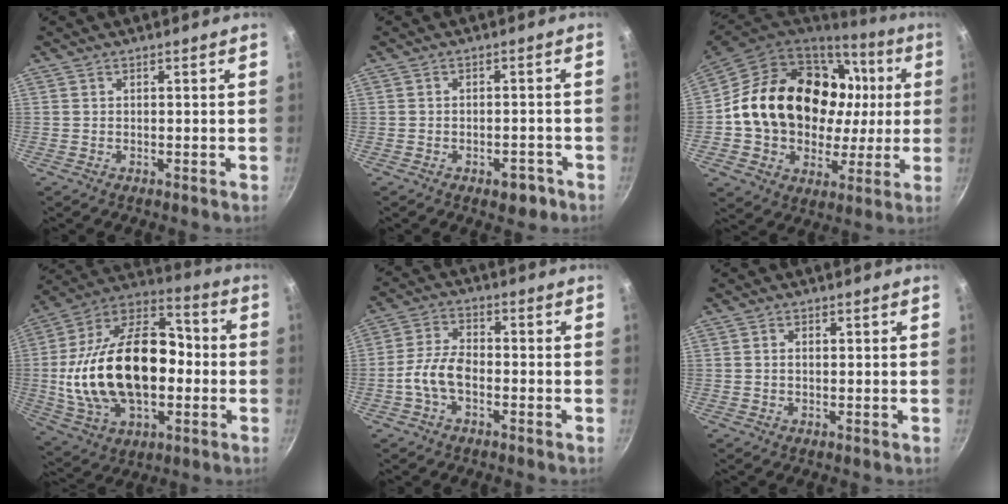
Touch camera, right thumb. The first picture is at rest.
{"total": 4.3, "force": [-2.4, 2.4, 2.6], "torque": [-0.019, 0.021, -0.022]}
{"total": 24.7, "force": [4.4, 18.7, 15.5], "torque": [-0.227, 0.023, 0.089]}
{"total": 28.8, "force": [-2.2, 17.8, 22.5], "torque": [-0.396, 0.047, -0.037]}
{"total": 6.9, "force": [-2.2, 3.9, 5.3], "torque": [-0.102, 0.030, -0.051]}
{"total": 1.4, "force": [0.2, 1.0, 1.0], "torque": [-0.018, 0.004, 0.003]}